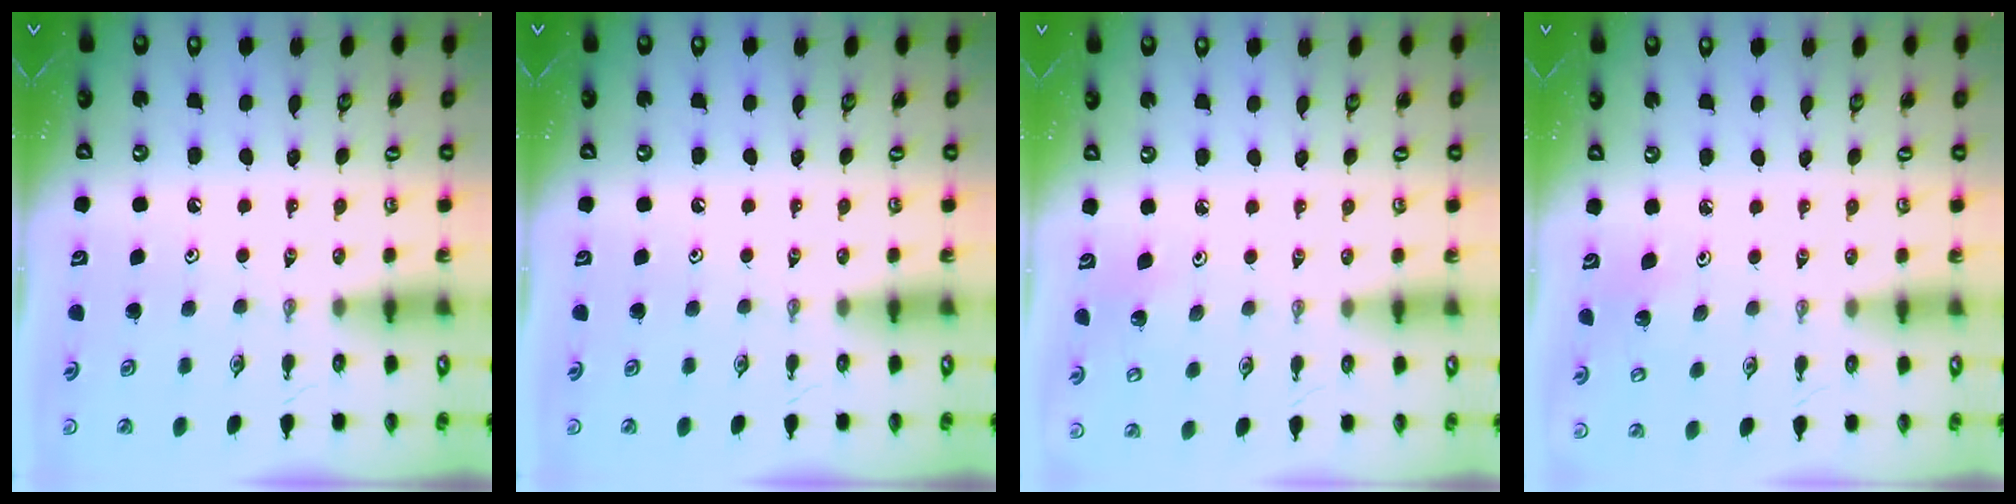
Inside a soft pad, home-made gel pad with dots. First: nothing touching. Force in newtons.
{"total": 0.0}
{"total": 2.8, "press": 2.7, "slide": 0.7}
{"total": 2.8, "press": 2.7, "slide": 0.7}